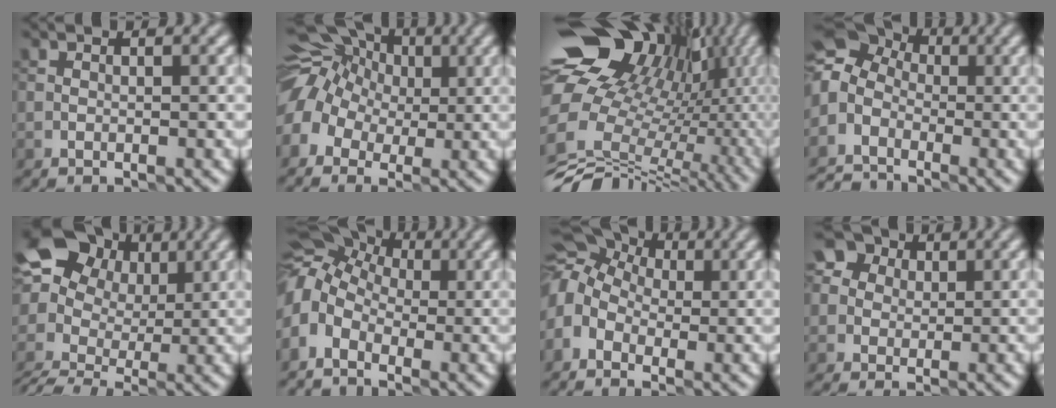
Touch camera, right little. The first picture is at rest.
{"total": 12.1, "force": [2.2, 10.0, 6.6], "torque": [-0.134, 0.042, -0.004]}
{"total": 17.7, "force": [4.1, 13.5, 10.7], "torque": [-0.197, 0.068, 0.079]}
{"total": 8.6, "force": [-3.6, 7.1, 3.4], "torque": [-0.082, -0.004, -0.066]}
{"total": 12.1, "force": [2.9, 9.7, 6.6], "torque": [-0.140, 0.032, 0.041]}
{"total": 6.2, "force": [-0.4, 5.0, 3.7], "torque": [-0.070, 0.018, -0.029]}
{"total": 6.6, "force": [0.3, 5.2, 4.0], "torque": [-0.077, 0.034, -0.007]}
{"total": 5.0, "force": [2.0, 4.2, 2.0], "torque": [-0.014, 0.025, 0.011]}